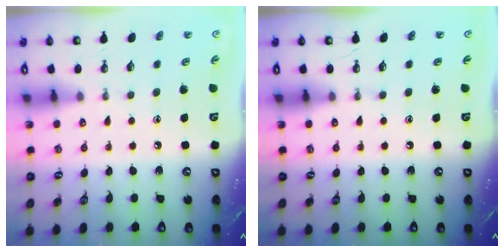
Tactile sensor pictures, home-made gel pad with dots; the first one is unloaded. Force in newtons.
{"total": 0.0}